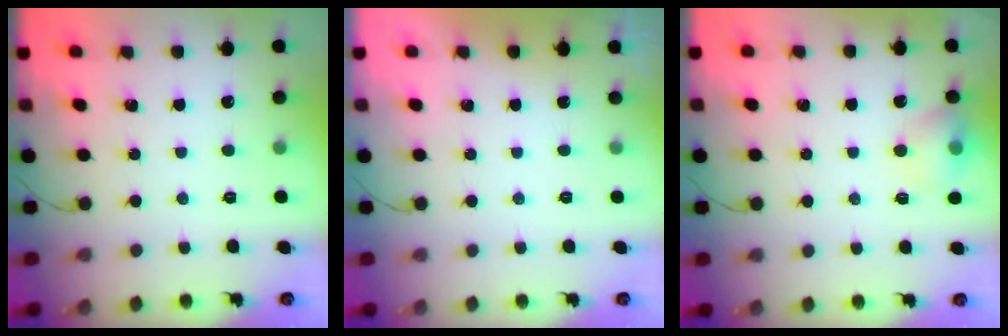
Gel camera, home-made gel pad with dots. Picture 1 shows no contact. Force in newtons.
{"total": 0.0}
{"total": 8.6, "press": 8.6, "slide": 1.2}